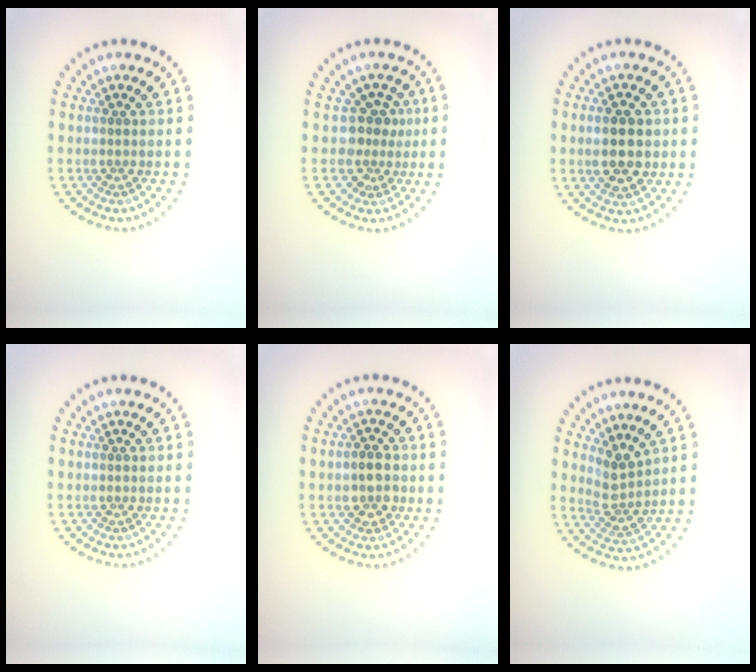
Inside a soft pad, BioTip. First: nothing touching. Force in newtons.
{"total": 2.6, "press": 2.0, "slide": 1.7}
{"total": 4.5, "press": 4.5, "slide": 0.2}
{"total": 0.0}
{"total": 2.5, "press": 2.5, "slide": 0.4}
{"total": 2.7, "press": 2.0, "slide": 1.8}